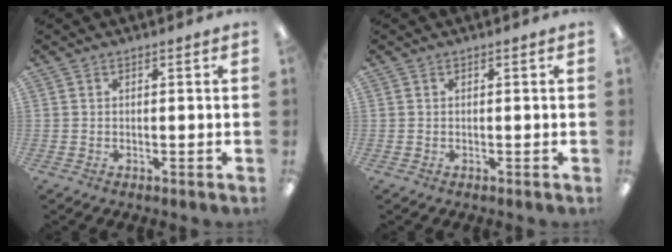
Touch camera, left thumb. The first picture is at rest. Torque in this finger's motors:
{"motor_torque": [0.00, 0.02, 0.10, -0.23, 0.00]}